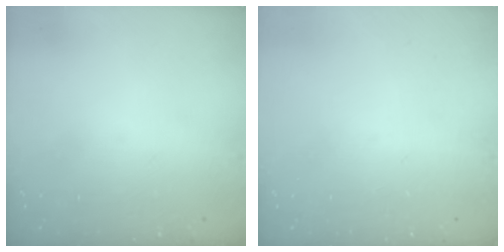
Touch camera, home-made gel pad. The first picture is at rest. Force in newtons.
{"total": 0.0}